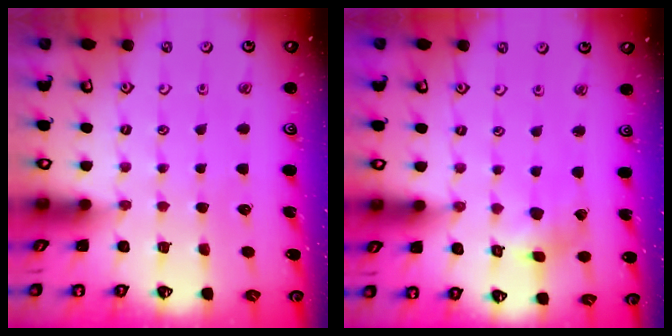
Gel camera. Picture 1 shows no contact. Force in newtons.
{"total": 3.1, "press": 3.1, "slide": 0.5}